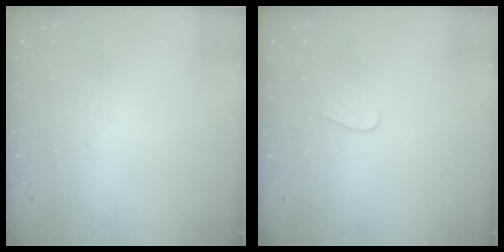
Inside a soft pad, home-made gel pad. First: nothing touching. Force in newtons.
{"total": 3.5, "press": 3.5, "slide": 0.3}